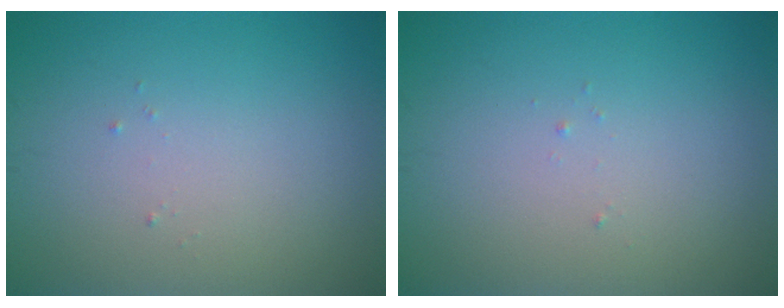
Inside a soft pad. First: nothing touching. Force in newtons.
{"total": 0.0}